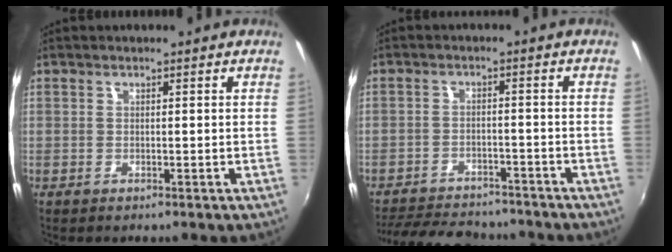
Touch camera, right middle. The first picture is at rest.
{"total": 15.5, "force": [-13.5, 5.1, 5.6], "torque": [-0.133, 0.001, -0.191]}